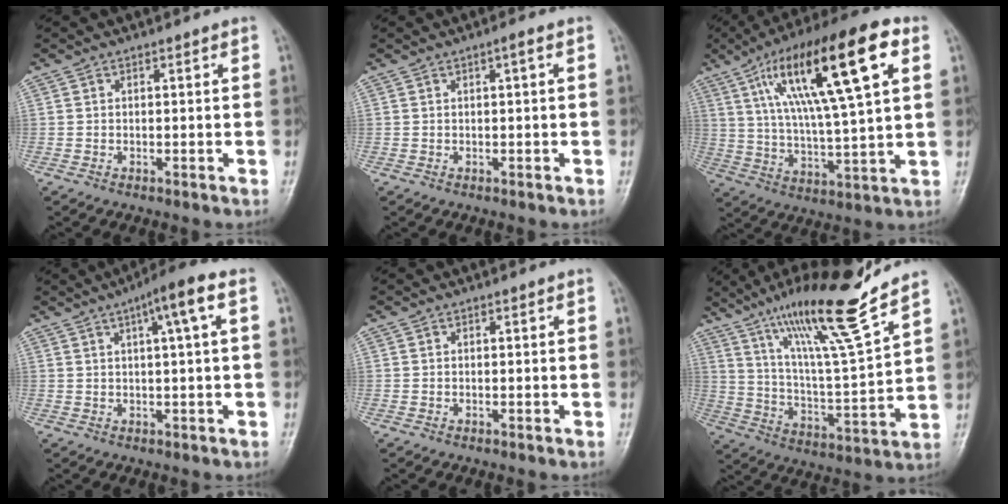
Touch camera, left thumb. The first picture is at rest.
{"total": 1.1, "force": [0.3, 0.1, 1.1], "torque": [-0.020, 0.003, 0.003]}
{"total": 23.6, "force": [9.1, 5.7, 21.0], "torque": [-0.352, 0.001, 0.149]}
{"total": 6.8, "force": [2.4, 0.4, 6.3], "torque": [-0.106, 0.015, 0.035]}
{"total": 0.0}
{"total": 19.6, "force": [13.9, 1.6, 13.6], "torque": [-0.212, -0.074, 0.242]}